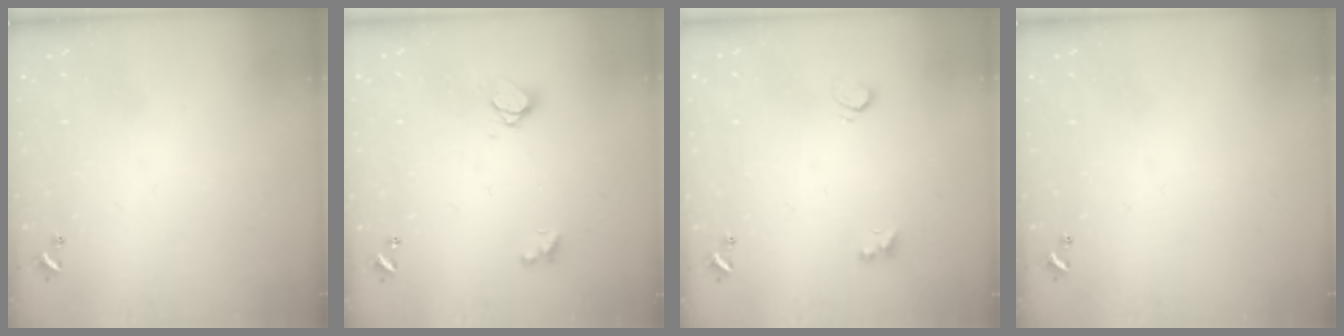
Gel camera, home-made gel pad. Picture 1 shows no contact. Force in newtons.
{"total": 2.1, "press": 2.1, "slide": 0.6}
{"total": 2.0, "press": 1.7, "slide": 1.0}
{"total": 0.0}